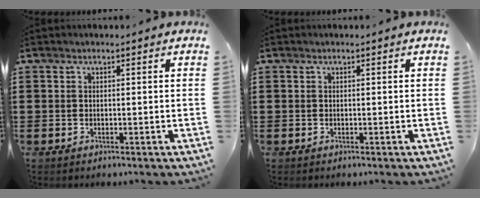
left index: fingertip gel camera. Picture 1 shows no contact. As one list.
[{"total": 0.0}]